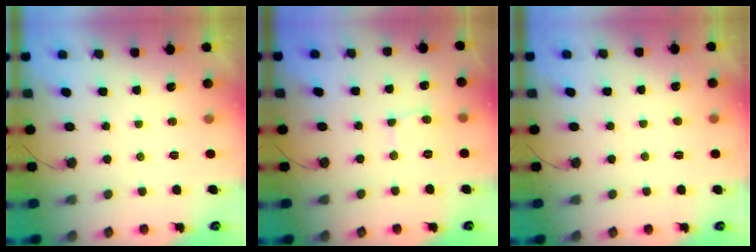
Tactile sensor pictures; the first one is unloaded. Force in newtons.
{"total": 2.6, "press": 2.6, "slide": 0.2}
{"total": 1.7, "press": 1.7, "slide": 0.1}